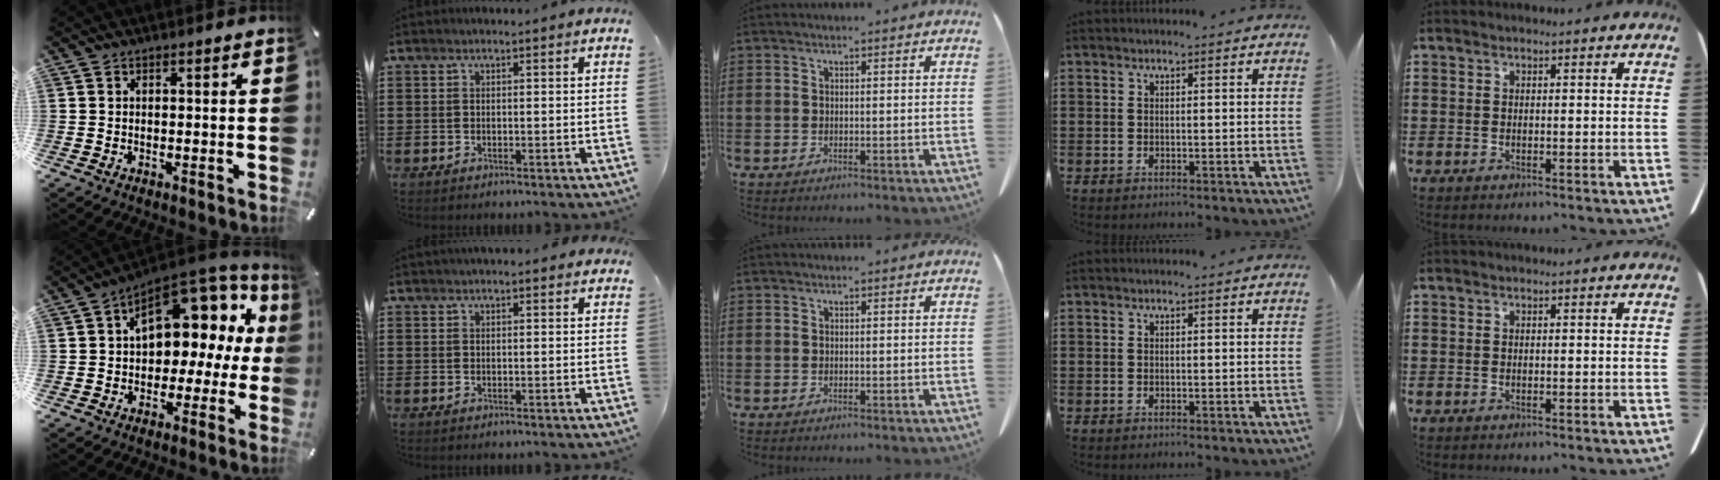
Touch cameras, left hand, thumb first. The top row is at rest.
{"thumb": {"total": 14.0, "force": [6.0, 9.0, 8.9], "torque": [-0.110, -0.047, 0.105]}, "index": {"total": 1.4, "force": [1.3, 0.3, 0.5], "torque": [-0.012, 0.003, 0.024]}}